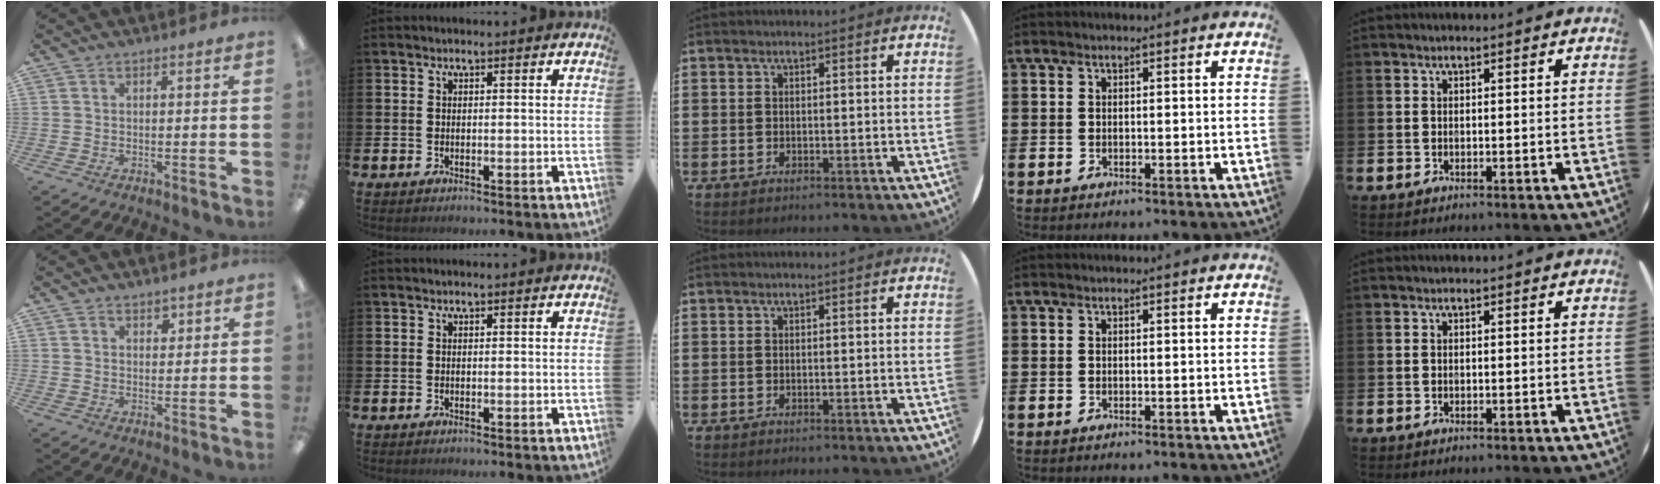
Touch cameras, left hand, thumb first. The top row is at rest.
{"thumb": {"total": 2.0, "force": [1.5, 1.1, 0.6], "torque": [0.004, -0.006, 0.025]}}